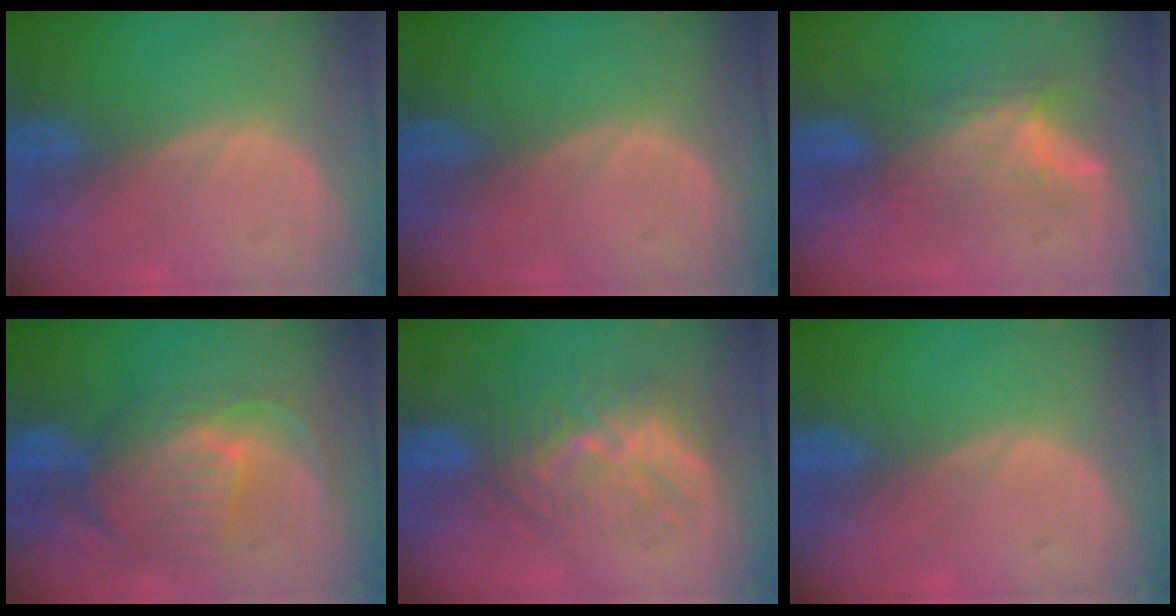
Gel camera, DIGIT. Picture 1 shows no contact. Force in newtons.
{"total": 0.0}
{"total": 8.2, "press": 6.8, "slide": 4.7}
{"total": 10.6, "press": 9.4, "slide": 4.9}
{"total": 9.3, "press": 8.3, "slide": 4.1}
{"total": 0.0}